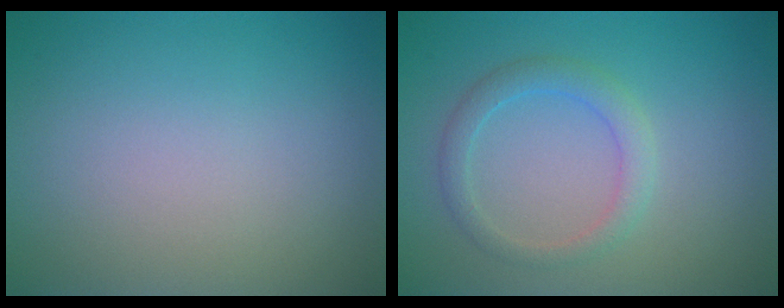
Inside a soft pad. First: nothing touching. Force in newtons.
{"total": 2.3, "press": 2.2, "slide": 0.1}